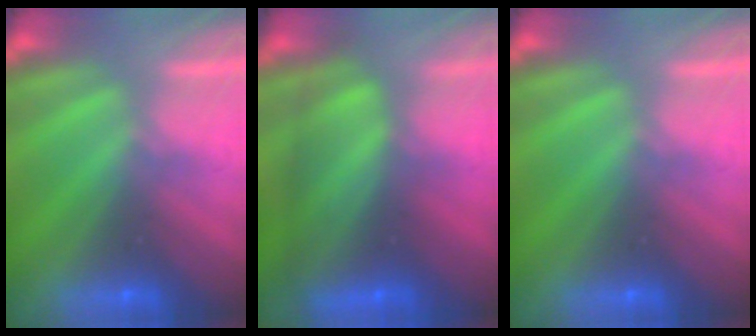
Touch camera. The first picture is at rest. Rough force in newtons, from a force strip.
{"total": 13.7}
{"total": 0.0}